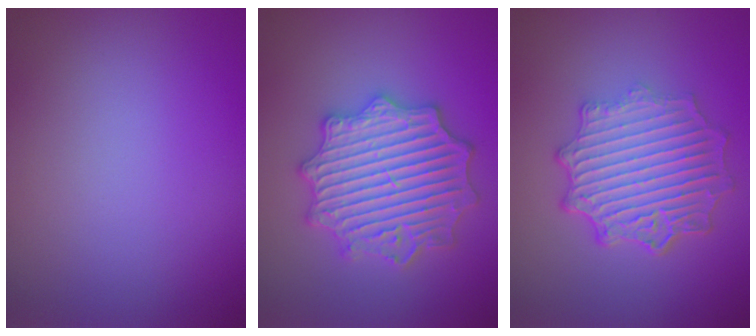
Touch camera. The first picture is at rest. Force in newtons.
{"total": 6.7, "press": 6.7, "slide": 1.0}
{"total": 7.0, "press": 5.4, "slide": 4.6}